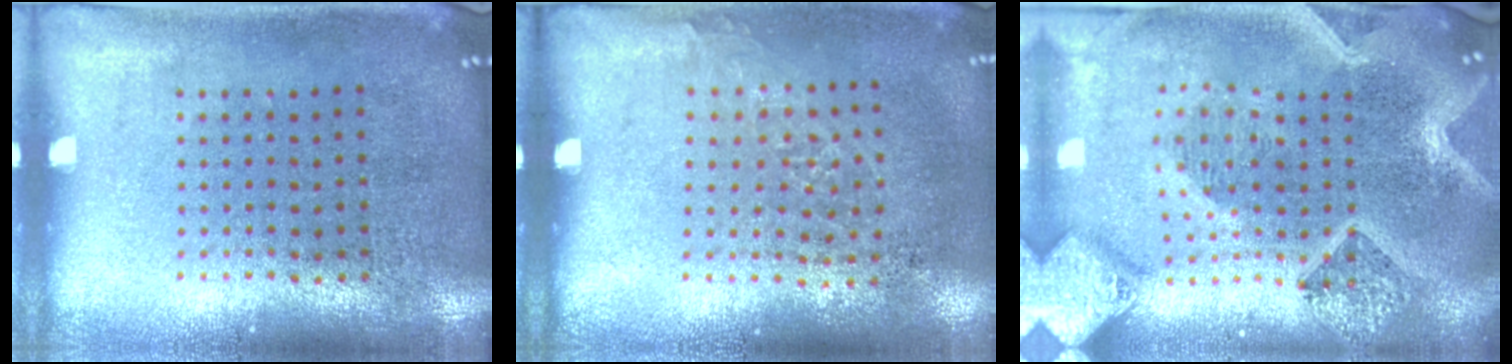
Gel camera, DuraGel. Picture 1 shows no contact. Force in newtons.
{"total": 0.9, "press": 0.8, "slide": 0.4}
{"total": 3.9, "press": 3.1, "slide": 2.3}